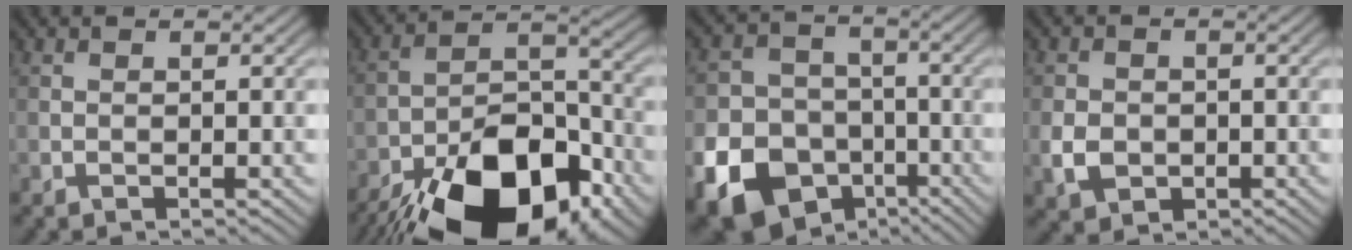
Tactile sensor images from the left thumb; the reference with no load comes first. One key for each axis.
{"total": 20.7, "fx": -14.0, "fy": 10.0, "fz": 11.6, "tx": -0.178, "ty": -0.032, "tz": -0.209}
{"total": 19.0, "fx": -9.4, "fy": 15.2, "fz": 6.3, "tx": -0.169, "ty": -0.078, "tz": -0.168}
{"total": 3.6, "fx": -1.0, "fy": 3.0, "fz": 1.8, "tx": -0.044, "ty": -0.008, "tz": -0.020}